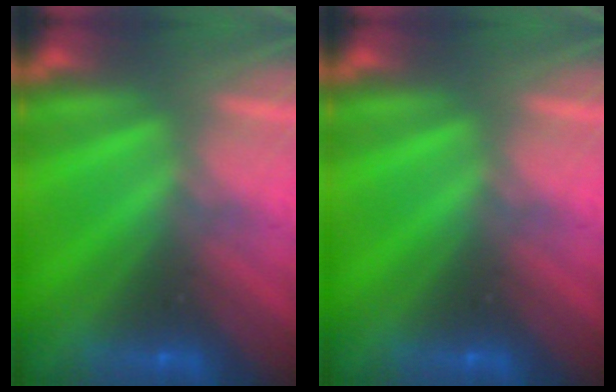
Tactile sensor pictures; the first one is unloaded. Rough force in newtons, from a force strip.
{"total": 0.0}